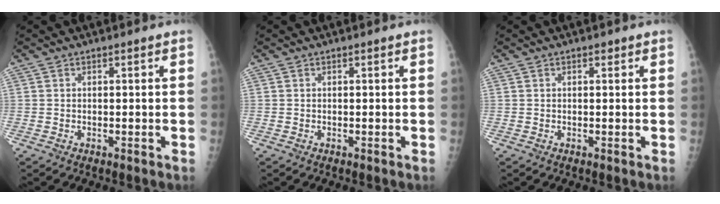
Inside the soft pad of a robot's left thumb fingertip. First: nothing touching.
{"total": 0.0}
{"total": 0.6, "force": [0.4, 0.4, 0.4], "torque": [-0.002, -0.001, 0.003]}